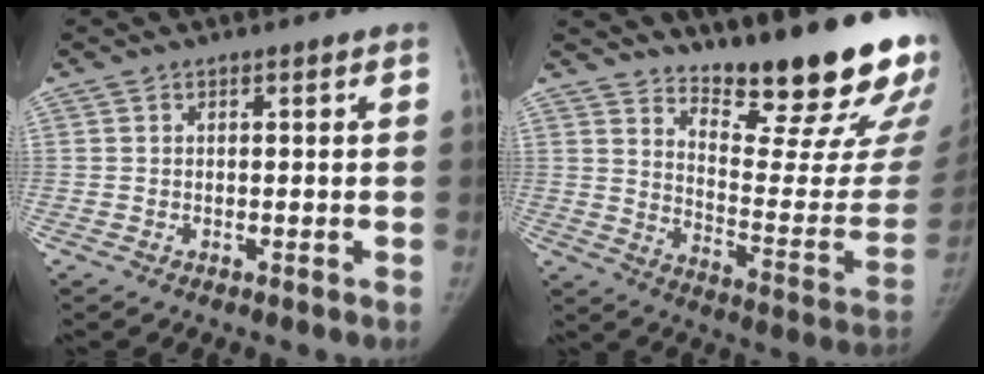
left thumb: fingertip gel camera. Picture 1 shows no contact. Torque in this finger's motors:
{"motor_torque": [1.61, 1.49, 1.42, -1.35, 0.07]}